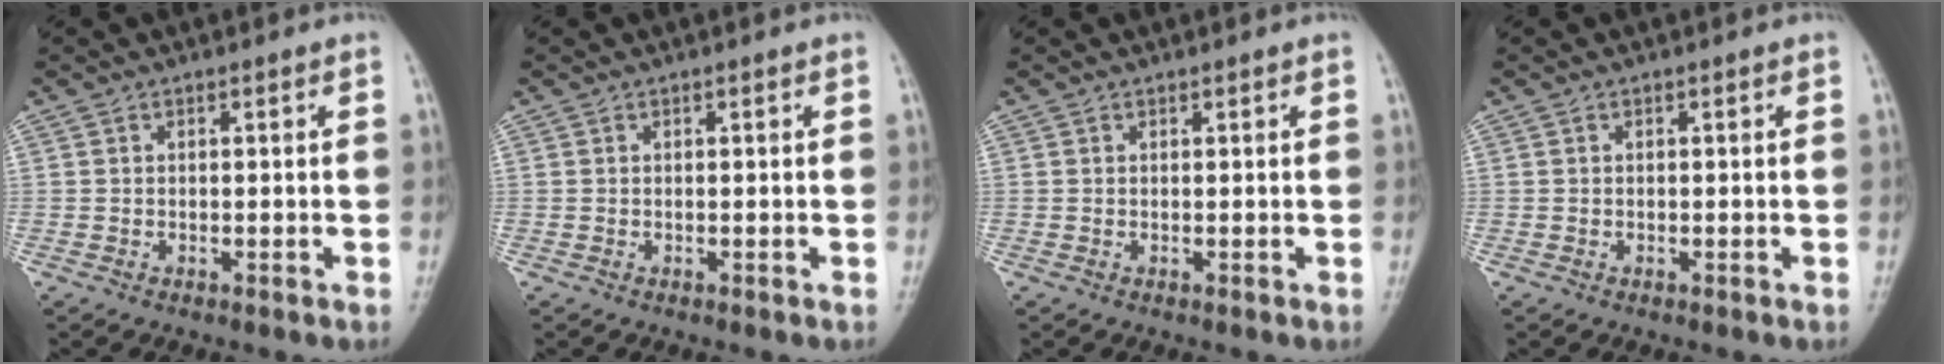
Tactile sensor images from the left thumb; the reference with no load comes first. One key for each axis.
{"total": 0.0}
{"total": 0.0}
{"total": 0.0}